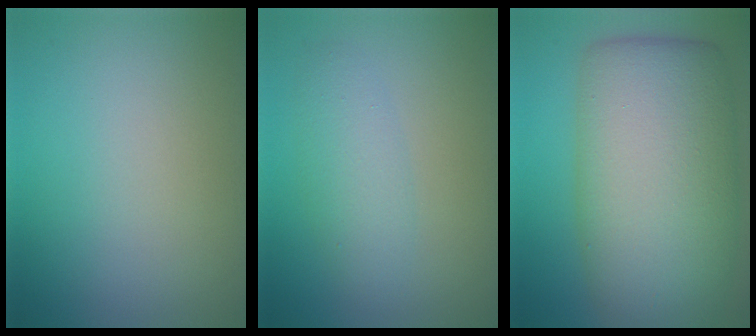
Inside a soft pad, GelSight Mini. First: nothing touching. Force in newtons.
{"total": 2.7, "press": 2.7, "slide": 0.0}
{"total": 13.2, "press": 13.2, "slide": 0.4}